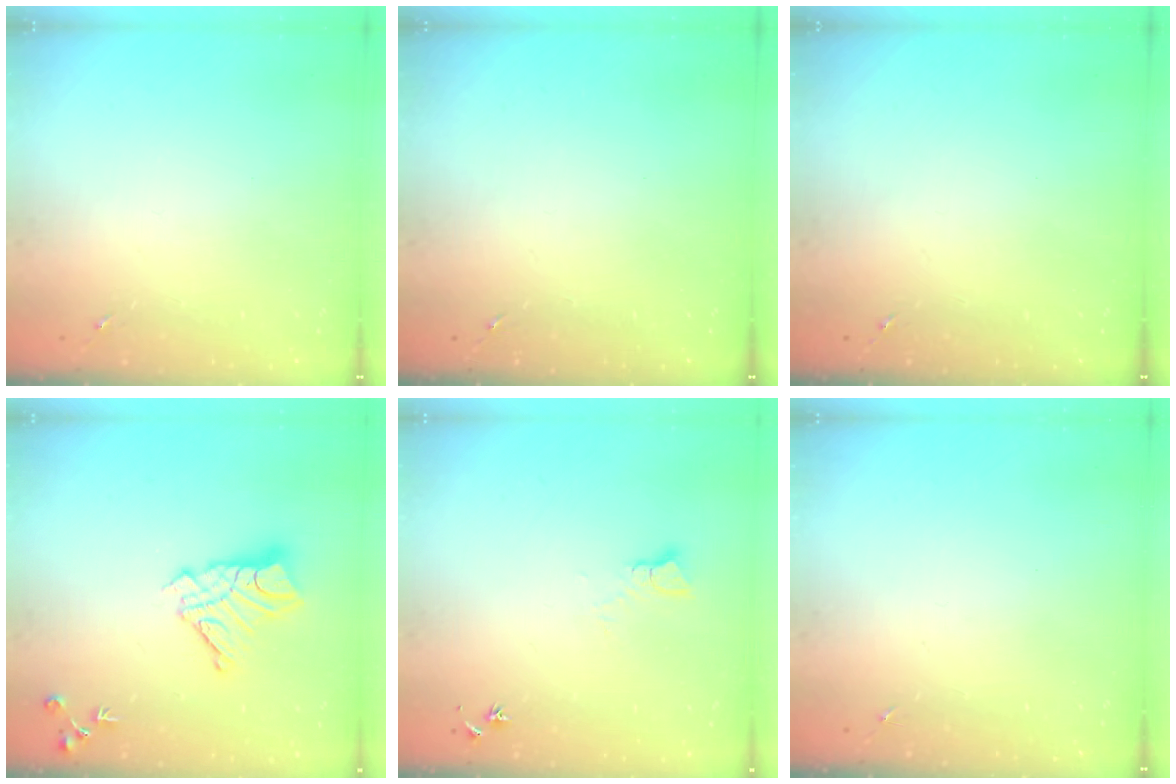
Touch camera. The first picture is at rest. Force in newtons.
{"total": 0.0}
{"total": 0.0}
{"total": 13.7, "press": 13.6, "slide": 1.2}
{"total": 4.9, "press": 4.9, "slide": 0.5}
{"total": 0.0}